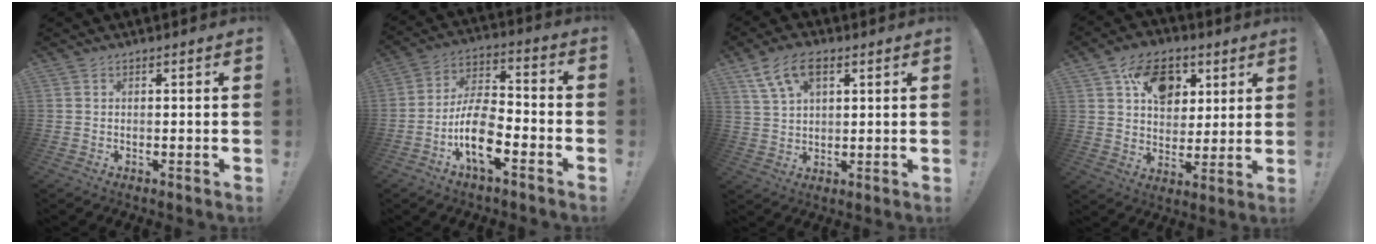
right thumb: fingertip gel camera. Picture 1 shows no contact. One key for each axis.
{"total": 15.2, "fx": -6.6, "fy": 7.4, "fz": 11.5, "tx": -0.219, "ty": 0.035, "tz": -0.110}
{"total": 9.7, "fx": 4.8, "fy": 5.3, "fz": 6.6, "tx": -0.125, "ty": -0.005, "tz": 0.092}
{"total": 14.6, "fx": 6.8, "fy": 10.6, "fz": 7.3, "tx": -0.101, "ty": -0.025, "tz": 0.128}